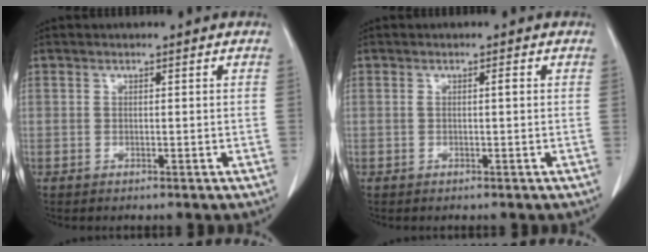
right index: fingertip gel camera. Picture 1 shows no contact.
{"total": 0.8, "force": [0.1, 0.1, 0.8], "torque": [-0.014, 0.002, 0.003]}